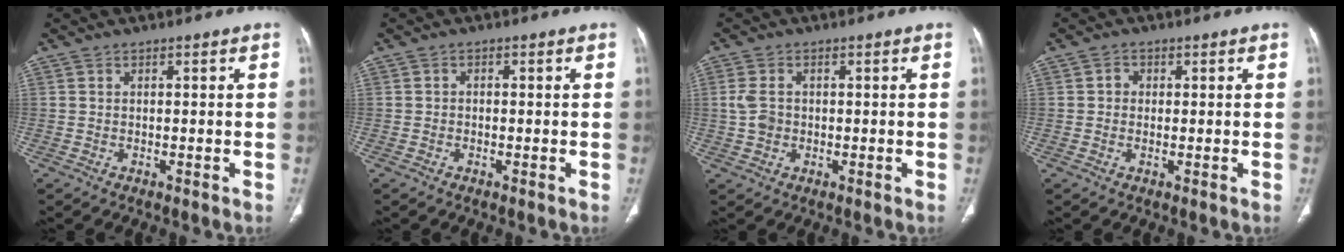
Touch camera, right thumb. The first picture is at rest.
{"total": 0.5, "force": [-0.2, 0.5, 0.2], "torque": [0.002, 0.004, -0.007]}
{"total": 3.4, "force": [0.0, 2.6, 2.2], "torque": [-0.047, 0.005, 0.000]}
{"total": 1.5, "force": [0.2, 1.3, 0.7], "torque": [-0.005, 0.004, 0.000]}